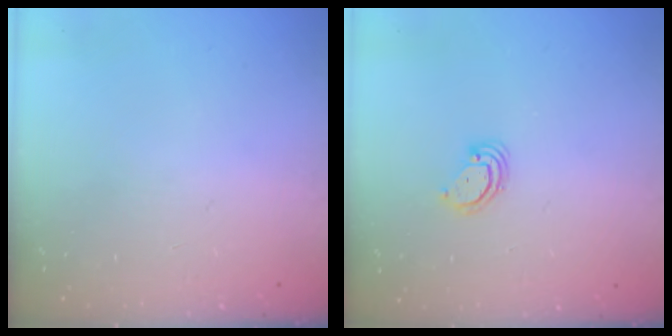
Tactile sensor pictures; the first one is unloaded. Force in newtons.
{"total": 3.2, "press": 3.2, "slide": 0.4}